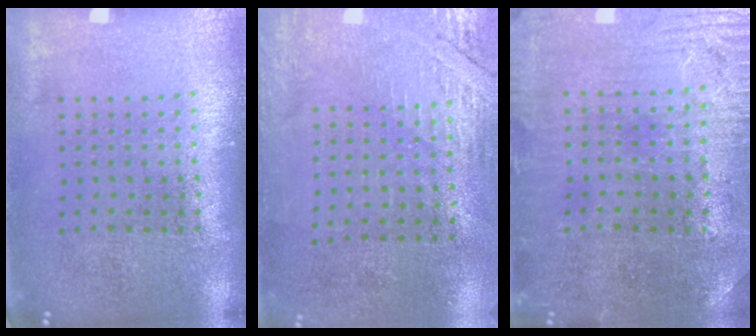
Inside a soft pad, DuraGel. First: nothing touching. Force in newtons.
{"total": 2.8, "press": 2.5, "slide": 1.4}
{"total": 1.0, "press": 0.8, "slide": 0.6}